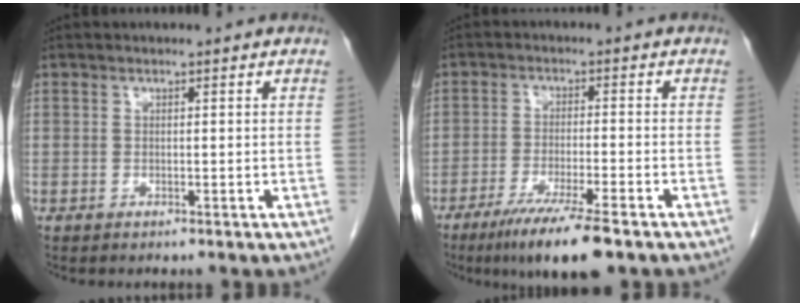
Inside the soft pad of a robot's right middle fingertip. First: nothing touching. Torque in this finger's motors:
{"motor_torque": [1.33, -0.81, 0.49, 0.13]}